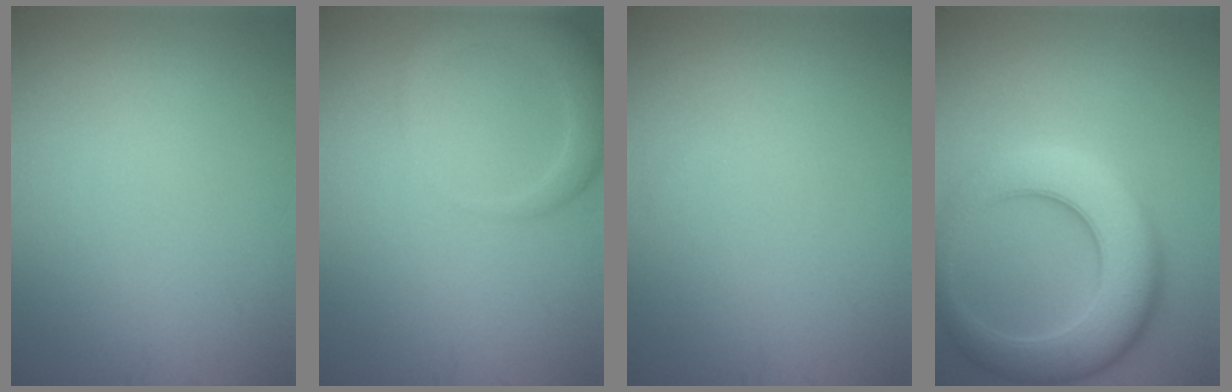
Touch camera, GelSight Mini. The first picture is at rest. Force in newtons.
{"total": 3.6, "press": 3.6, "slide": 0.4}
{"total": 0.0}
{"total": 8.3, "press": 8.3, "slide": 0.4}